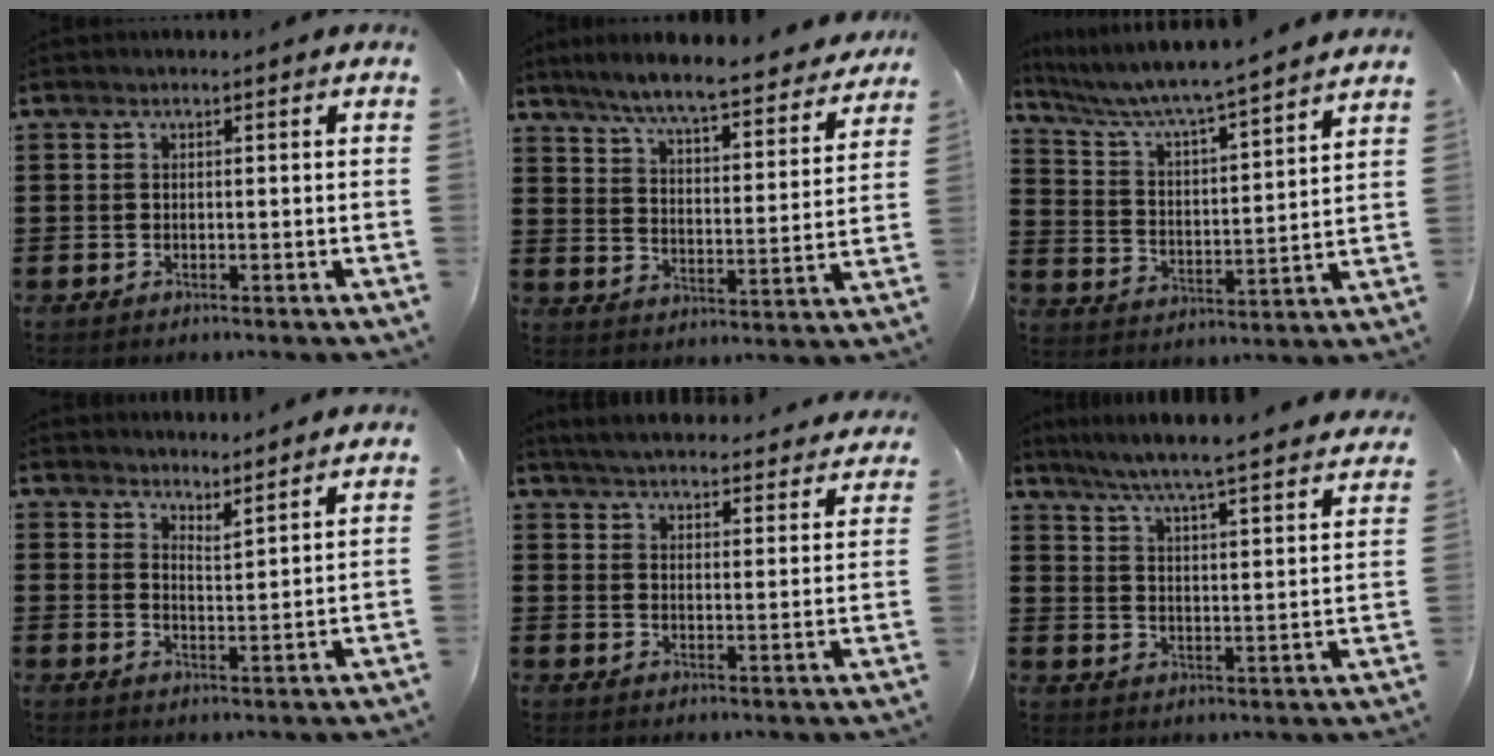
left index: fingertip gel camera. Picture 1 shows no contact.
{"total": 6.7, "force": [6.3, -0.5, 2.2], "torque": [-0.071, -0.046, 0.106]}
{"total": 5.1, "force": [4.6, -0.4, 2.0], "torque": [-0.062, -0.040, 0.070]}
{"total": 3.3, "force": [3.3, -0.5, -0.2], "torque": [-0.009, -0.021, 0.060]}
{"total": 4.9, "force": [4.9, -0.2, 0.6], "torque": [-0.034, -0.032, 0.084]}
{"total": 5.6, "force": [5.2, -1.0, 1.9], "torque": [-0.061, -0.047, 0.083]}